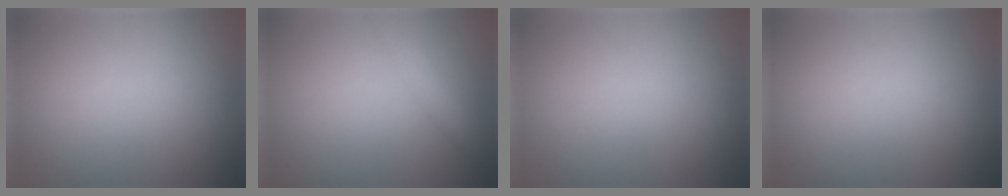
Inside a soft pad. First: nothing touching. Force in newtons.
{"total": 2.2, "press": 2.2, "slide": 0.1}
{"total": 0.0}
{"total": 0.0}